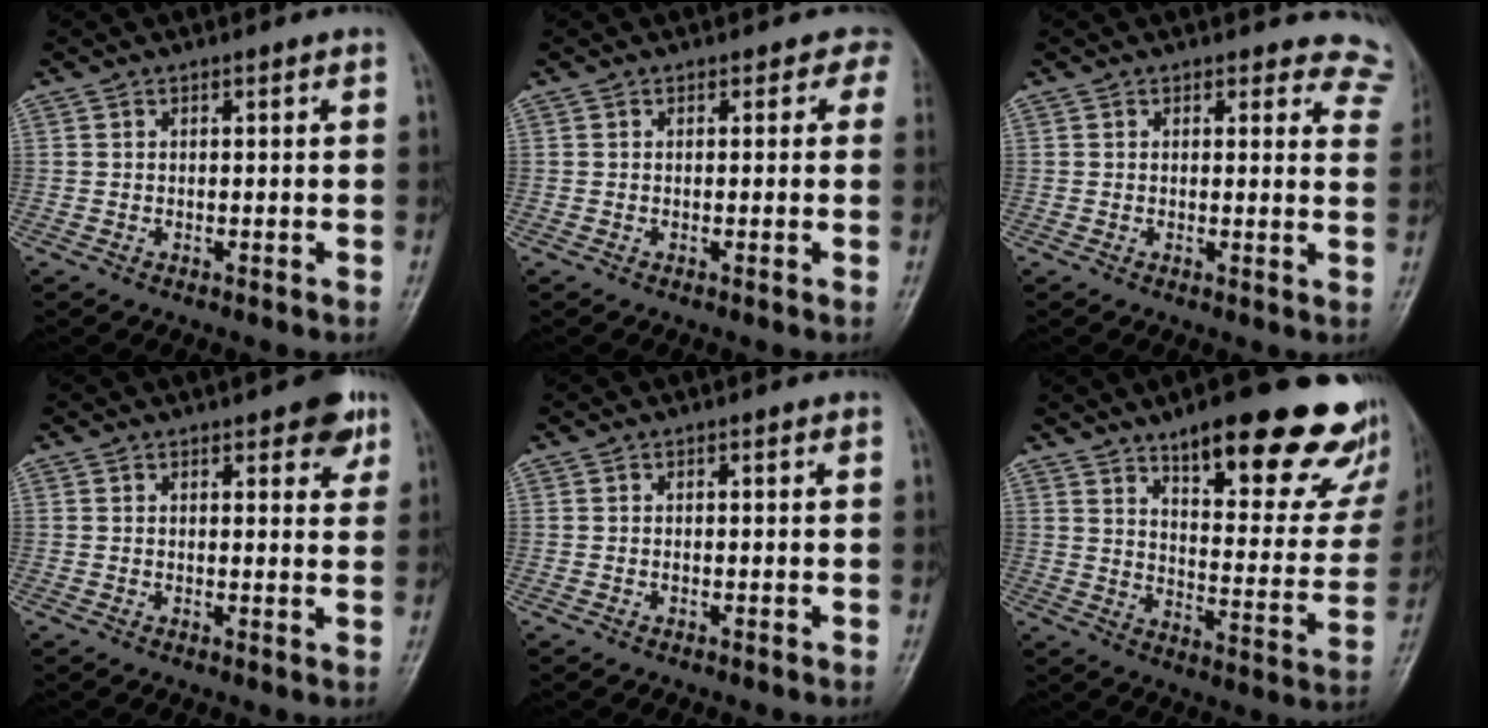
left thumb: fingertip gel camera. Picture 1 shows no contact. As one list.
[{"total": 2.0, "force": [1.1, 1.6, 0.4], "torque": [0.020, -0.003, -0.010]}, {"total": 8.4, "force": [7.6, 3.4, -0.1], "torque": [0.067, -0.039, 0.041]}, {"total": 5.3, "force": [3.1, 2.3, 3.6], "torque": [-0.019, -0.011, 0.032]}, {"total": 0.0}, {"total": 27.4, "force": [17.8, 8.6, 19.0], "torque": [-0.212, -0.081, 0.240]}]